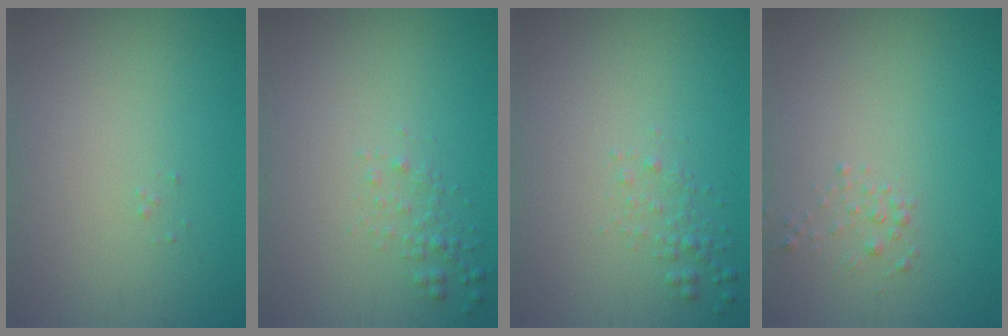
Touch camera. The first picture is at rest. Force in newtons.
{"total": 1.1, "press": 1.1, "slide": 0.1}
{"total": 1.1, "press": 1.1, "slide": 0.1}
{"total": 1.0, "press": 1.0, "slide": 0.1}